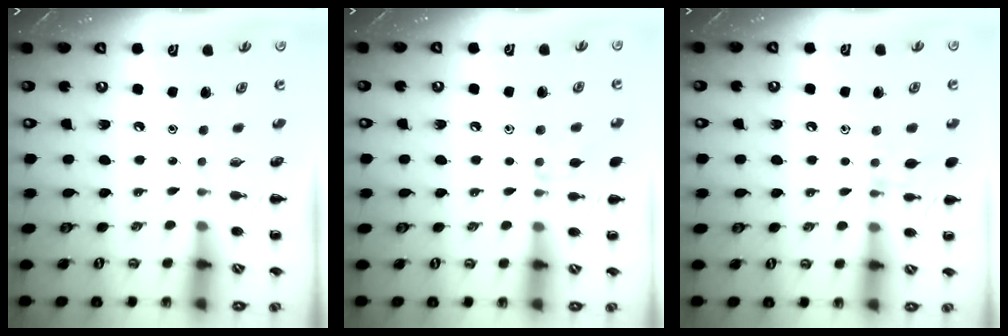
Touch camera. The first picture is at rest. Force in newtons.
{"total": 6.8, "press": 6.4, "slide": 2.3}
{"total": 8.5, "press": 8.4, "slide": 1.3}